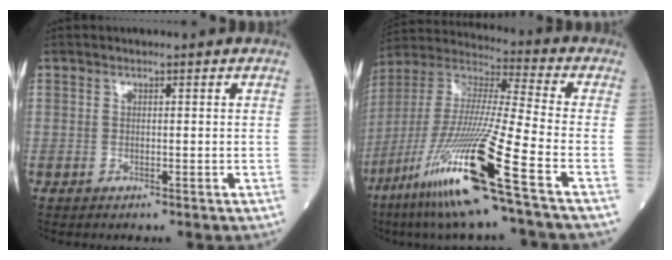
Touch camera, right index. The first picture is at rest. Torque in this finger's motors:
{"motor_torque": [1.62, -0.52, 1.05, 0.21]}